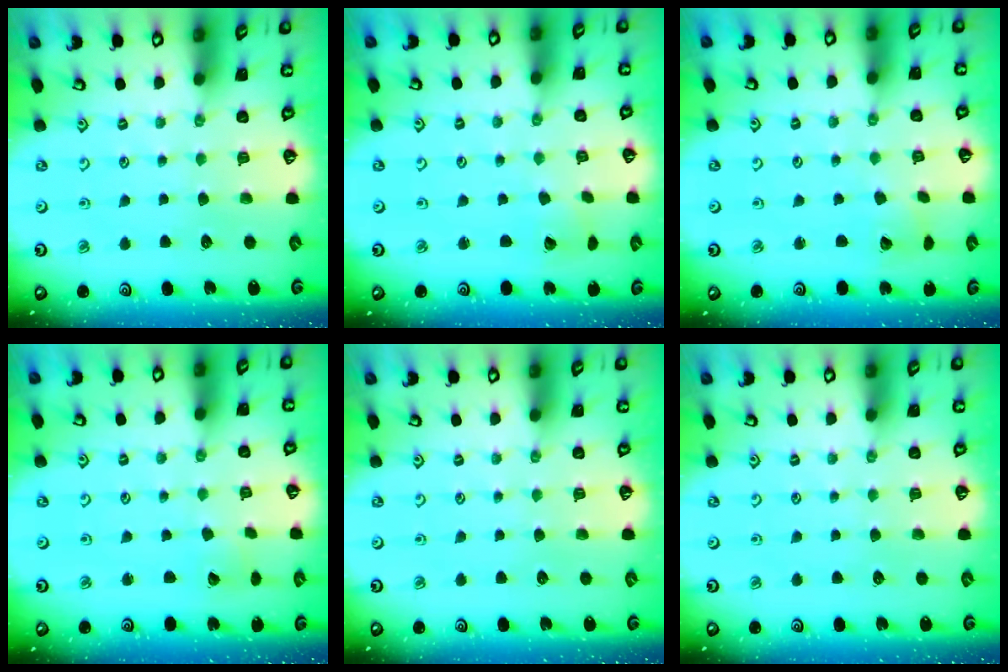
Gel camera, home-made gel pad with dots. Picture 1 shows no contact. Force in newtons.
{"total": 2.1, "press": 2.1, "slide": 0.3}
{"total": 2.5, "press": 2.5, "slide": 0.4}
{"total": 3.2, "press": 3.2, "slide": 0.3}
{"total": 0.0}
{"total": 0.0}